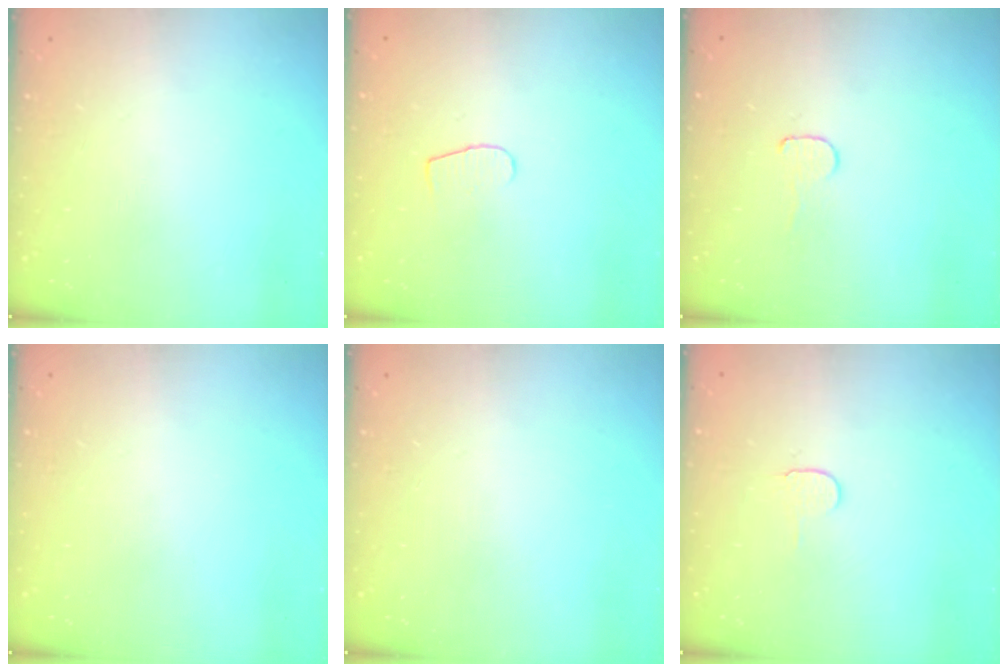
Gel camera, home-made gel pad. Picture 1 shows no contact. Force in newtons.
{"total": 4.6, "press": 4.5, "slide": 0.4}
{"total": 4.1, "press": 4.1, "slide": 0.4}
{"total": 0.0}
{"total": 0.0}
{"total": 4.0, "press": 3.9, "slide": 0.5}